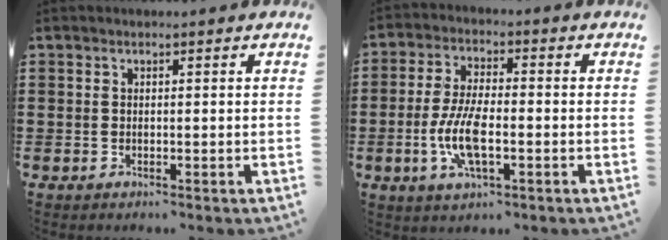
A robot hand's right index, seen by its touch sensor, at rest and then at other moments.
{"total": 8.1, "force": [-2.0, 3.0, 7.2], "torque": [-0.161, -0.009, -0.041]}